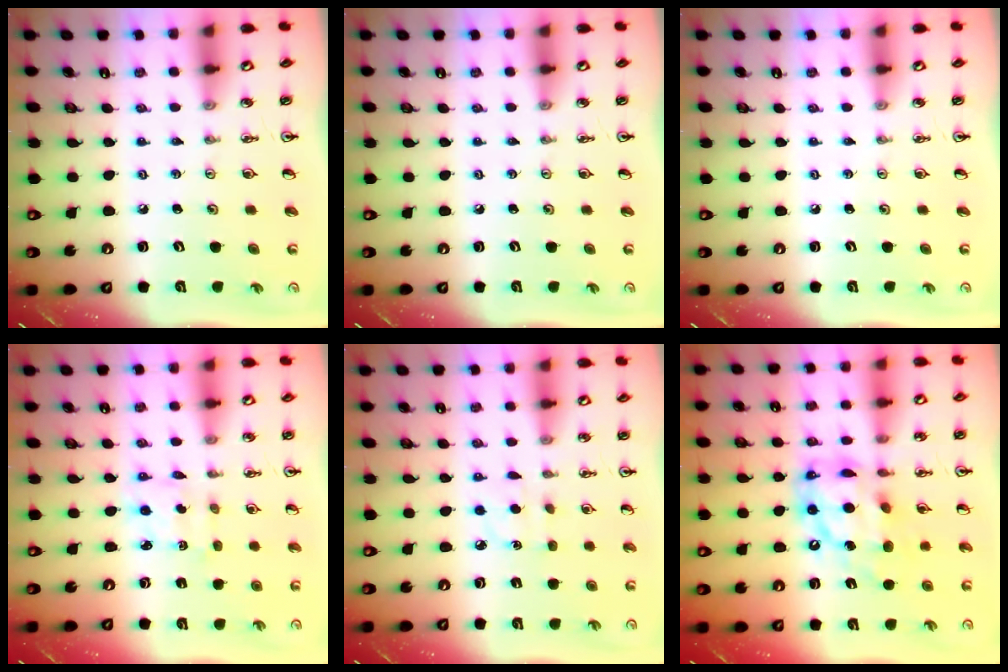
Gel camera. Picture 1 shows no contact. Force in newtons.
{"total": 0.0}
{"total": 0.0}
{"total": 2.2, "press": 2.0, "slide": 0.8}
{"total": 5.9, "press": 5.8, "slide": 0.7}
{"total": 15.4, "press": 15.3, "slide": 1.8}